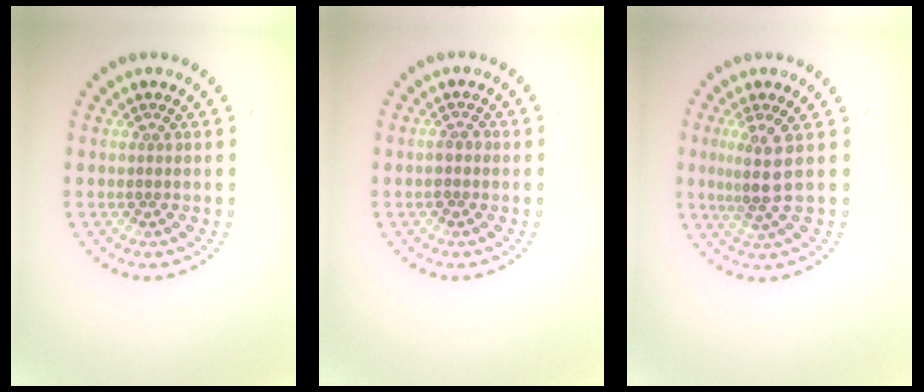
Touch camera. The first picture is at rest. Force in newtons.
{"total": 1.1, "press": 1.1, "slide": 0.2}
{"total": 2.8, "press": 2.1, "slide": 1.9}